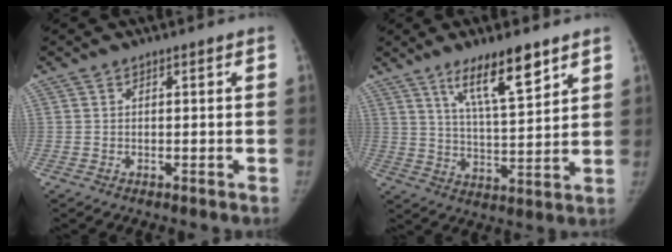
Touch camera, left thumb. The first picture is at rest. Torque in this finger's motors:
{"motor_torque": [1.07, 0.48, 0.66, -0.86, 0.26]}